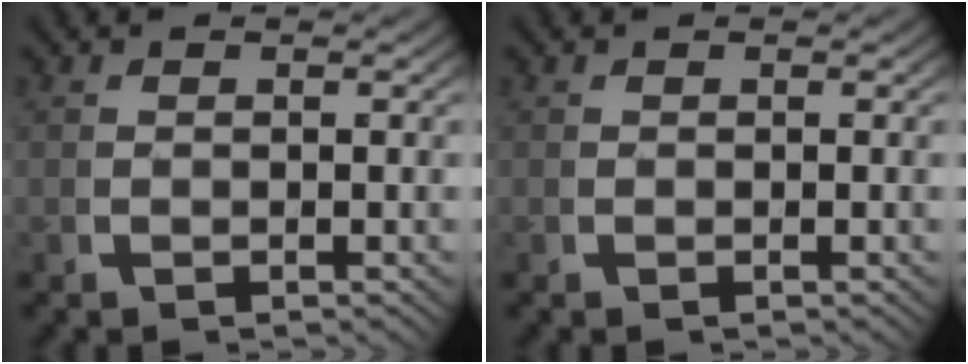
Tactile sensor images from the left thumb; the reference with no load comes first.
{"total": 0.0}